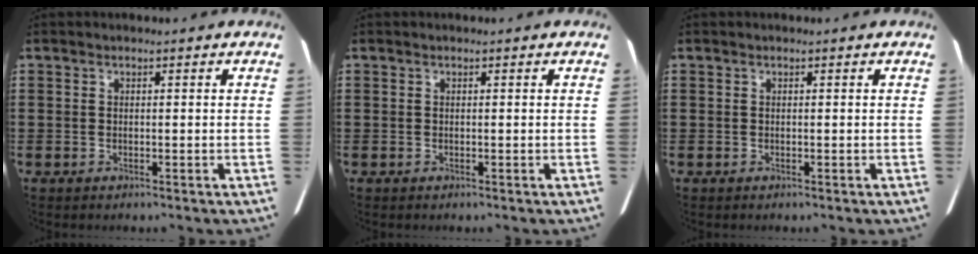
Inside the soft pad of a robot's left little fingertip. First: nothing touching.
{"total": 0.0}
{"total": 0.0}